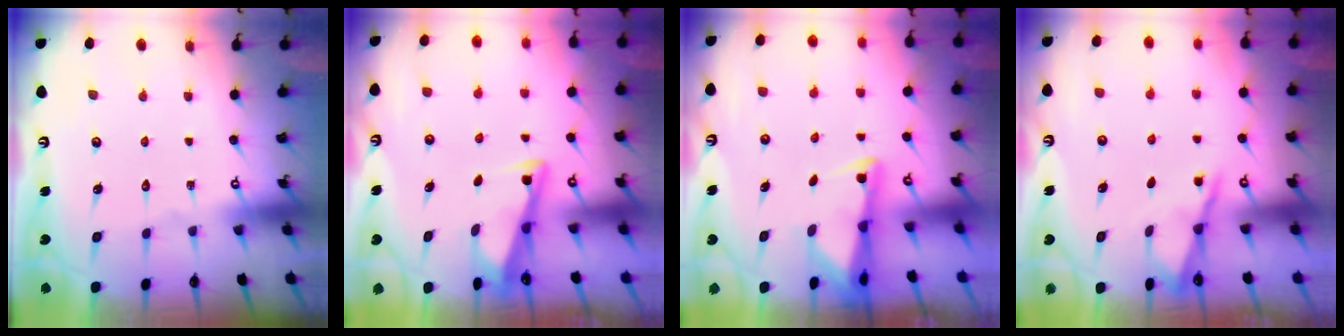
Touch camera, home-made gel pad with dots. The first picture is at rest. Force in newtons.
{"total": 3.5, "press": 3.5, "slide": 0.4}
{"total": 2.3, "press": 2.2, "slide": 0.4}
{"total": 2.0, "press": 2.0, "slide": 0.2}